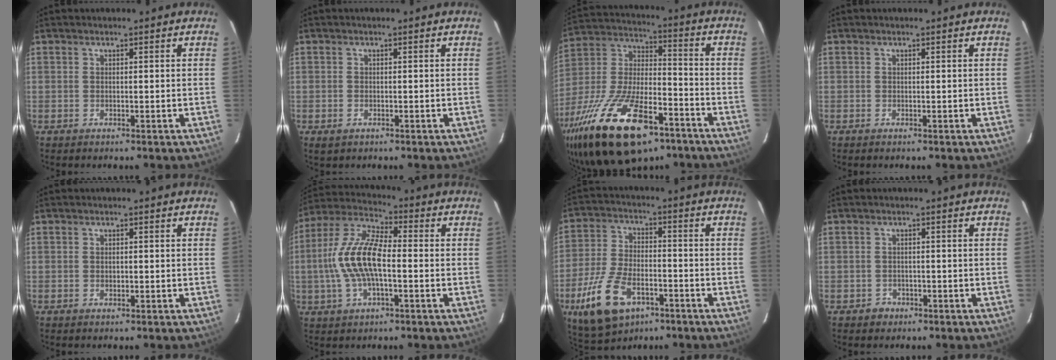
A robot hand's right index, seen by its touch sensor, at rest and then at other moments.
{"total": 1.5, "force": [-0.8, 1.1, 0.7], "torque": [-0.010, -0.003, -0.013]}
{"total": 28.3, "force": [-16.6, 12.0, 19.5], "torque": [-0.392, -0.025, -0.272]}
{"total": 0.0}
{"total": 0.7, "force": [-0.1, 0.5, 0.4], "torque": [-0.006, 0.000, -0.001]}
{"total": 13.6, "force": [-1.6, 5.3, 12.4], "torque": [-0.261, 0.011, -0.036]}
{"total": 14.8, "force": [-7.4, 7.9, 10.1], "torque": [-0.224, -0.017, -0.130]}
{"total": 3.2, "force": [-1.9, 2.6, 0.2], "torque": [-0.012, 0.009, -0.026]}